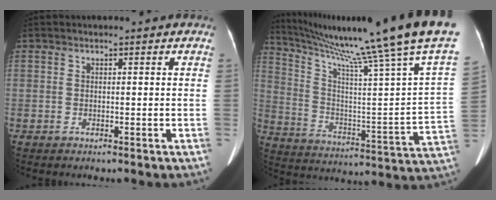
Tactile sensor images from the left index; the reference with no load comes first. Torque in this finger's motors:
{"motor_torque": [-0.71, -1.43, 0.03, 0.07]}